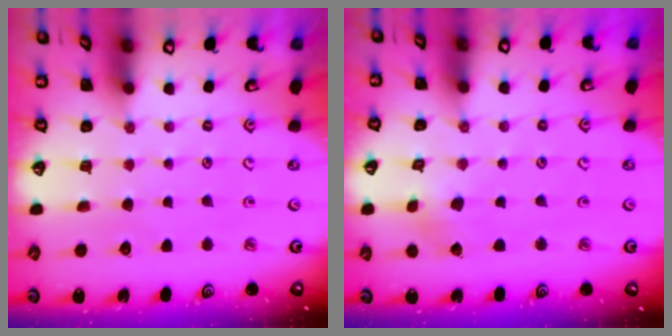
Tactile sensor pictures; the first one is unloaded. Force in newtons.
{"total": 1.8, "press": 1.8, "slide": 0.3}